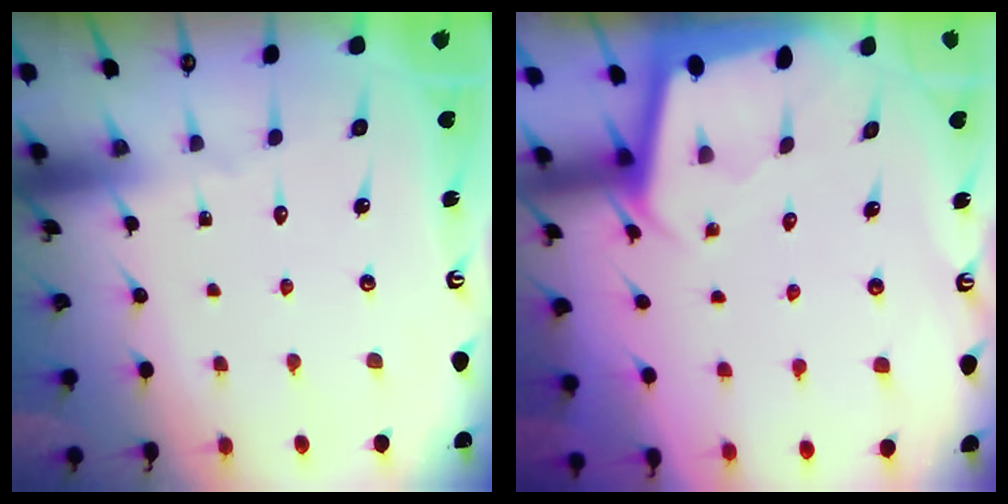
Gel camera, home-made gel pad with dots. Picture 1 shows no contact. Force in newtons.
{"total": 1.9, "press": 1.9, "slide": 0.1}